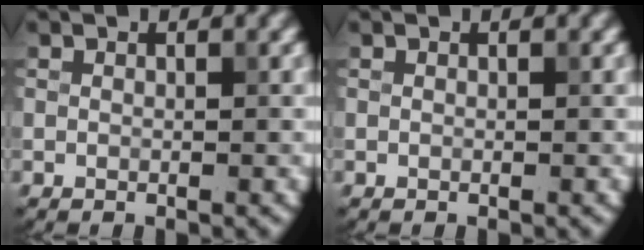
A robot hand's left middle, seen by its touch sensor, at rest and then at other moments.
{"total": 0.0}